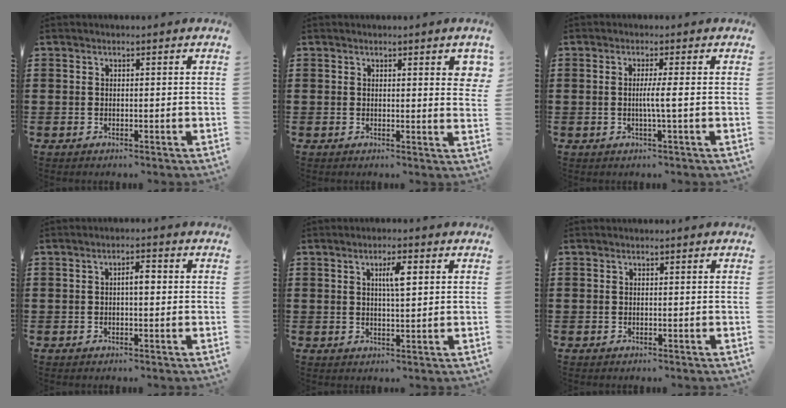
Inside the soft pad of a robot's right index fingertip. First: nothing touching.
{"total": 1.9, "force": [1.1, 0.3, 1.6], "torque": [-0.017, -0.002, 0.015]}
{"total": 2.9, "force": [-0.2, -0.3, 2.9], "torque": [-0.052, -0.008, -0.008]}
{"total": 2.5, "force": [0.0, 0.7, 2.3], "torque": [-0.044, 0.003, -0.003]}
{"total": 3.8, "force": [1.1, 0.8, 3.5], "torque": [-0.064, 0.005, 0.013]}
{"total": 0.0}